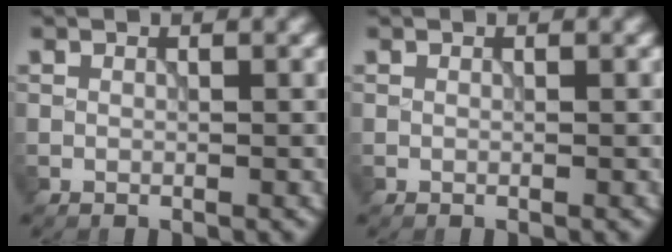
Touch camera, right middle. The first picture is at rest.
{"total": 0.0}